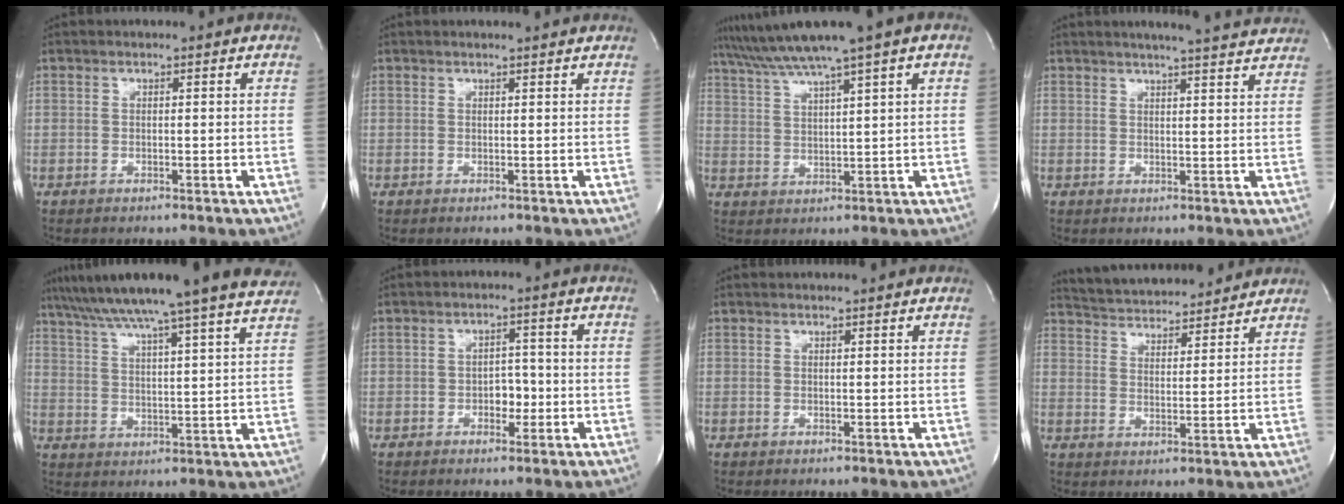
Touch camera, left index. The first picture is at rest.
{"total": 3.1, "force": [2.9, 0.0, 1.1], "torque": [-0.019, 0.010, 0.031]}
{"total": 8.5, "force": [6.3, -1.7, 5.5], "torque": [-0.099, 0.026, 0.112]}
{"total": 12.3, "force": [11.2, 0.2, 5.0], "torque": [-0.074, 0.000, 0.129]}
{"total": 23.9, "force": [20.8, -1.1, 11.9], "torque": [-0.206, -0.010, 0.283]}
{"total": 3.0, "force": [-1.0, 1.9, 2.1], "torque": [-0.022, 0.007, -0.014]}
{"total": 2.2, "force": [2.1, 0.0, 0.4], "torque": [-0.009, 0.012, 0.027]}
{"total": 14.3, "force": [13.6, 2.3, 4.0], "torque": [-0.068, 0.021, 0.205]}